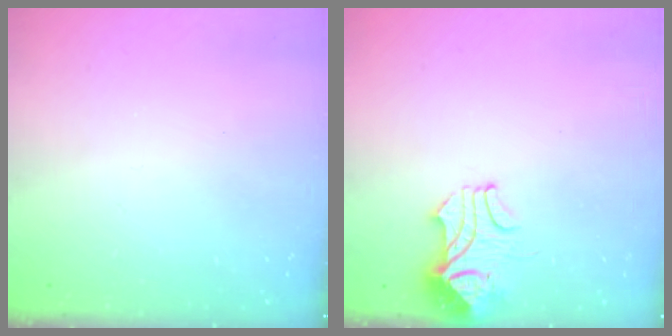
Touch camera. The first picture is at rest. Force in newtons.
{"total": 2.0, "press": 1.9, "slide": 0.8}